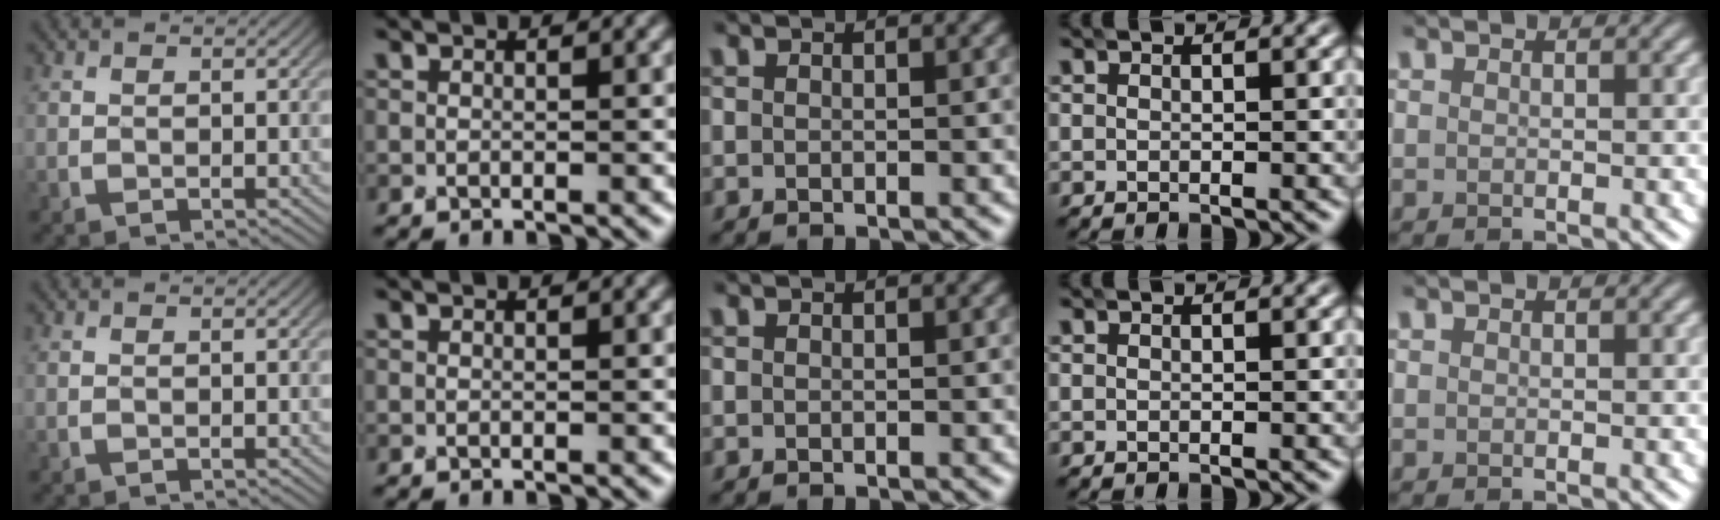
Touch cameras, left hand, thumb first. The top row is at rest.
{}